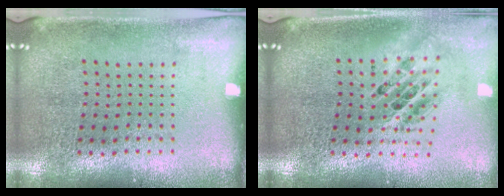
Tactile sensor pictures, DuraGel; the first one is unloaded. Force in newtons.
{"total": 1.8, "press": 1.5, "slide": 1.1}